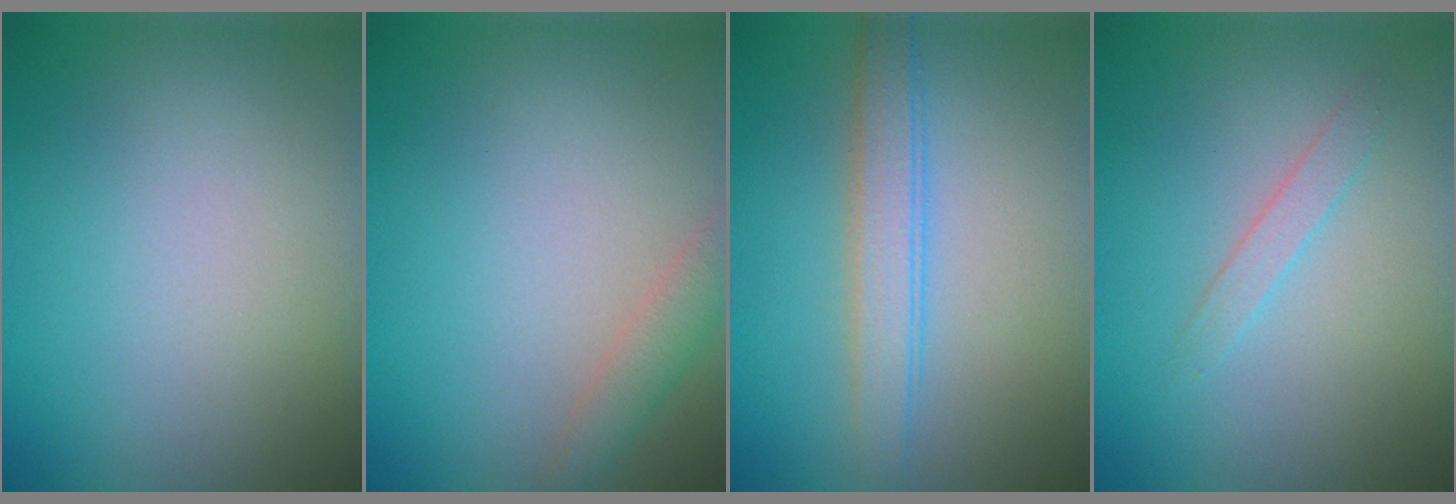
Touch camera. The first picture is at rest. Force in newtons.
{"total": 1.9, "press": 1.9, "slide": 0.1}
{"total": 2.9, "press": 2.9, "slide": 0.0}
{"total": 1.3, "press": 1.3, "slide": 0.1}